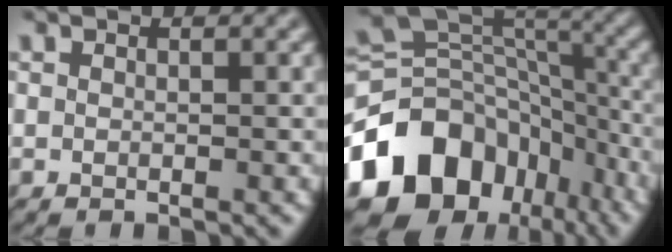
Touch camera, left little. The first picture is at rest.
{"total": 13.3, "force": [-6.7, 9.8, 6.0], "torque": [-0.132, 0.008, -0.118]}